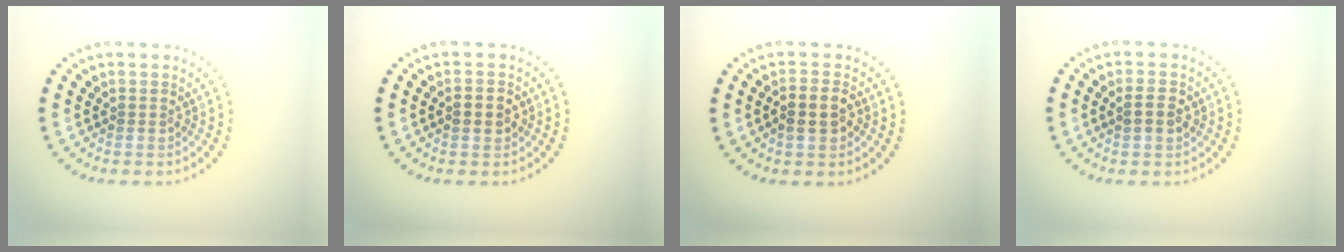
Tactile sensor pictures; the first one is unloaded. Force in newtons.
{"total": 1.8, "press": 1.8, "slide": 0.3}
{"total": 2.6, "press": 2.5, "slide": 0.7}
{"total": 2.2, "press": 2.2, "slide": 0.1}